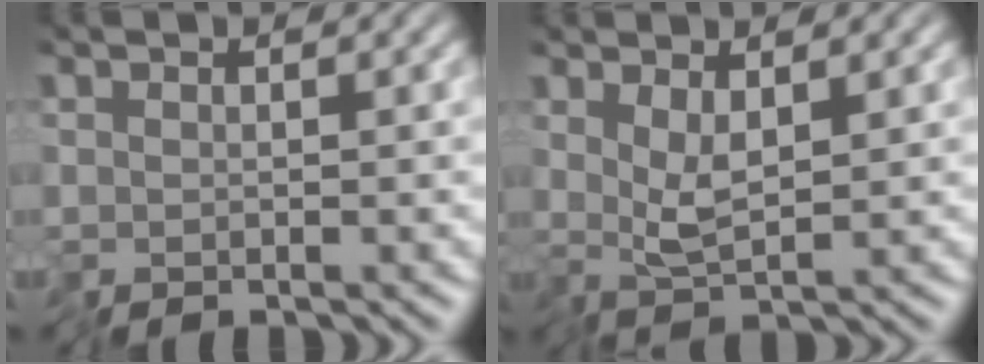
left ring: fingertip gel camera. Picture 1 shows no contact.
{"total": 1.9, "force": [0.7, 0.0, 1.8], "torque": [-0.043, -0.004, 0.016]}